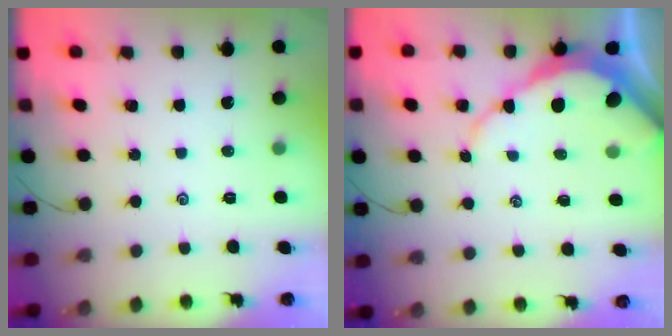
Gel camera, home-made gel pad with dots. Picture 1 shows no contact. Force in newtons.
{"total": 8.4, "press": 8.3, "slide": 0.8}